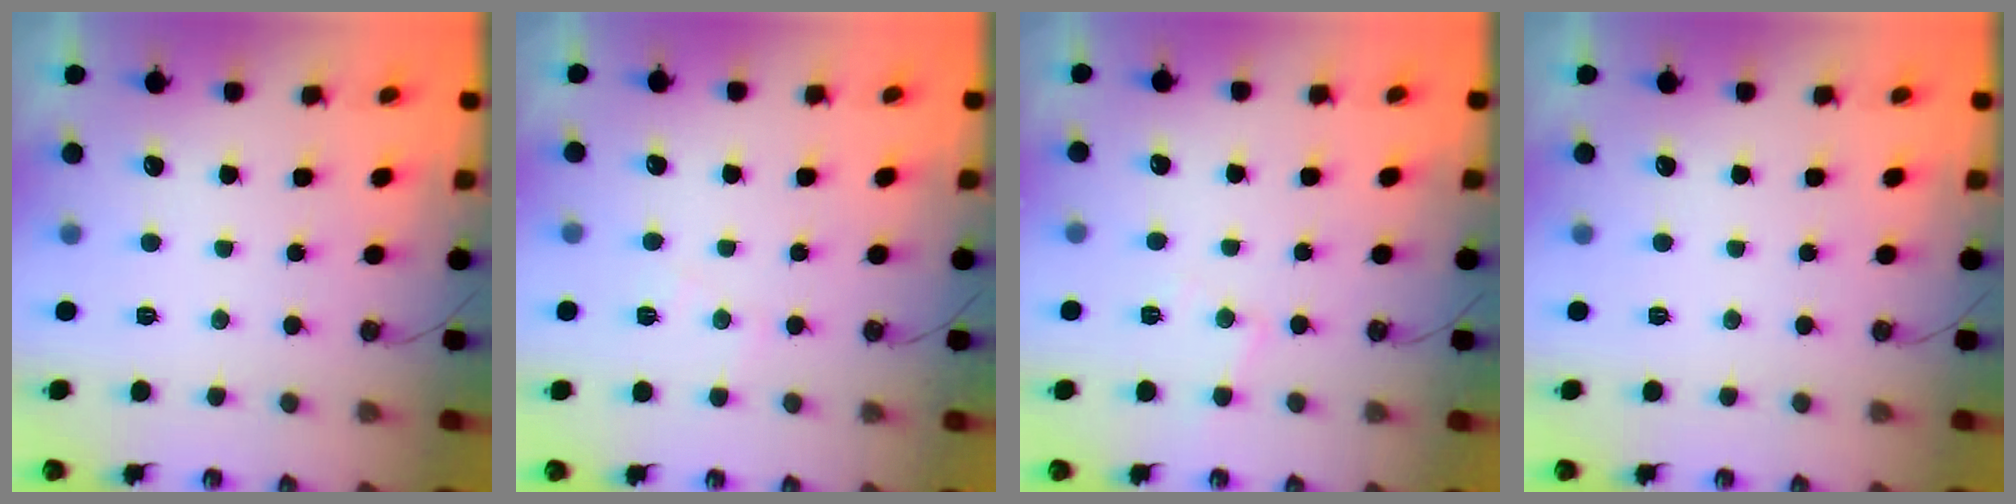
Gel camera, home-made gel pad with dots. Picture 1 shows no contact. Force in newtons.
{"total": 6.6, "press": 6.5, "slide": 0.9}
{"total": 4.4, "press": 4.4, "slide": 0.6}
{"total": 0.0}